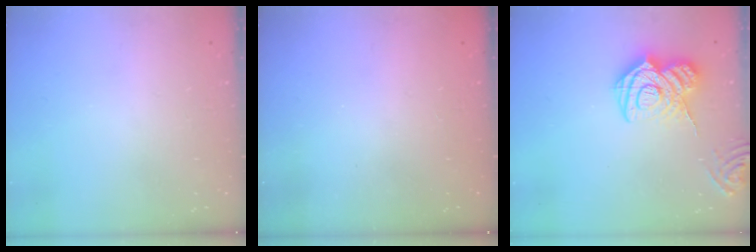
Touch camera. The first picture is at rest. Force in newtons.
{"total": 2.3, "press": 2.2, "slide": 0.8}
{"total": 16.0, "press": 15.9, "slide": 1.7}